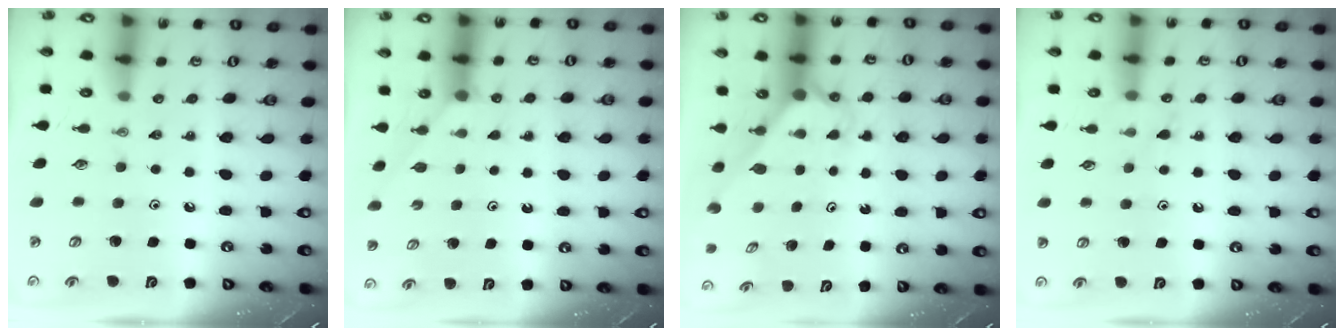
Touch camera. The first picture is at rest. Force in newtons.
{"total": 1.8, "press": 1.8, "slide": 0.2}
{"total": 2.6, "press": 2.6, "slide": 0.2}
{"total": 5.5, "press": 5.5, "slide": 0.7}